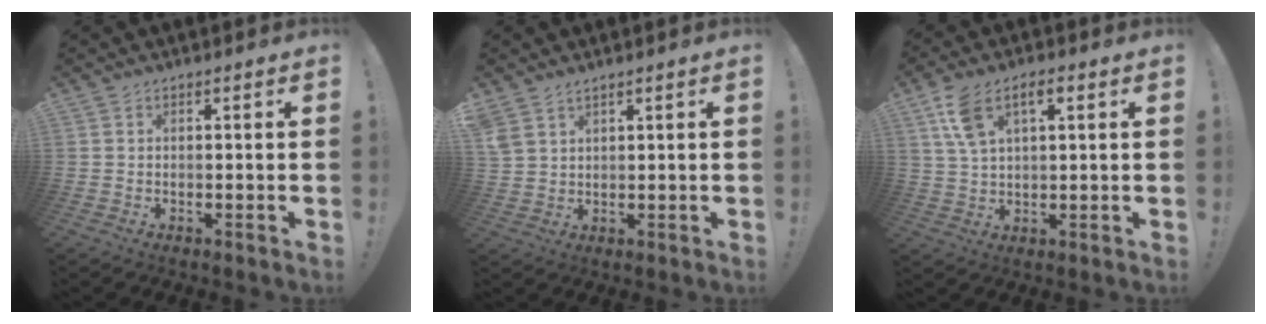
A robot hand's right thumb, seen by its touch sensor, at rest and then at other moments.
{"total": 3.9, "force": [3.0, 1.7, 1.7], "torque": [-0.033, -0.016, 0.060]}
{"total": 10.0, "force": [4.2, 5.0, 7.5], "torque": [-0.139, 0.001, 0.079]}